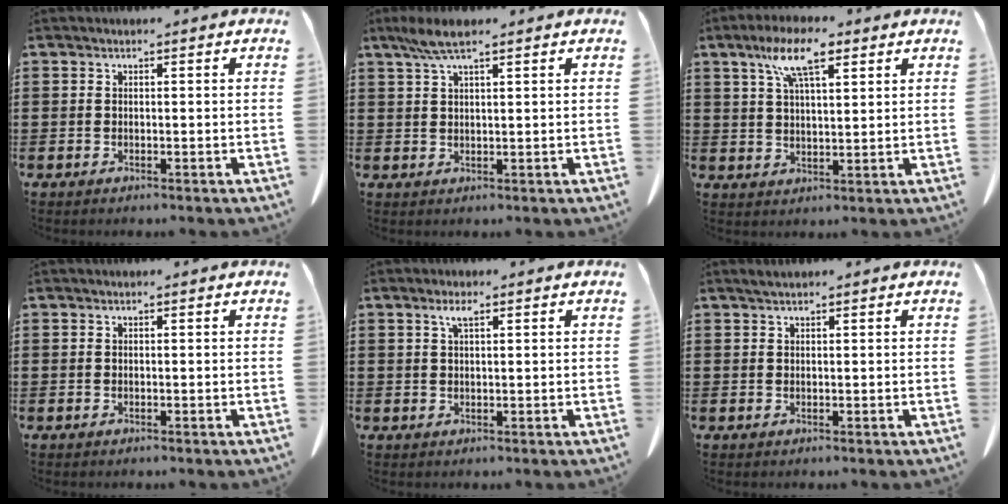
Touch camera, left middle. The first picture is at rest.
{"total": 4.7, "force": [2.9, 0.7, 3.6], "torque": [-0.076, 0.001, 0.052]}
{"total": 8.9, "force": [5.3, 2.6, 6.7], "torque": [-0.135, -0.001, 0.093]}
{"total": 0.0}
{"total": 2.2, "force": [1.1, 0.6, 1.8], "torque": [-0.041, 0.002, 0.020]}
{"total": 1.0, "force": [0.8, 0.1, 0.6], "torque": [-0.014, -0.001, 0.015]}